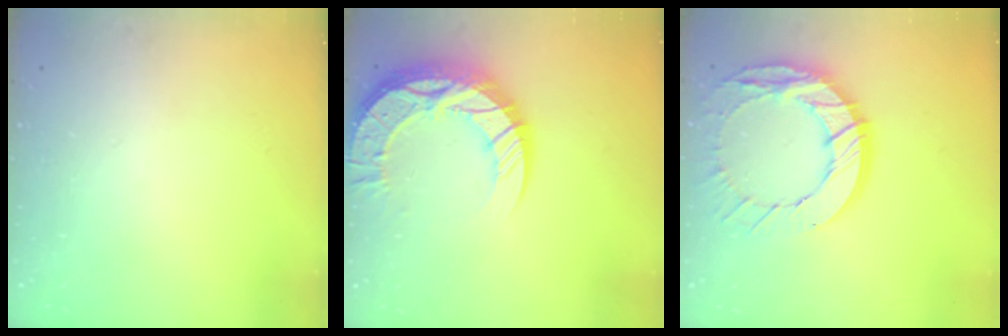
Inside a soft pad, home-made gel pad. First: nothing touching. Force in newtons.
{"total": 18.2, "press": 18.2, "slide": 1.4}
{"total": 16.6, "press": 16.6, "slide": 1.5}